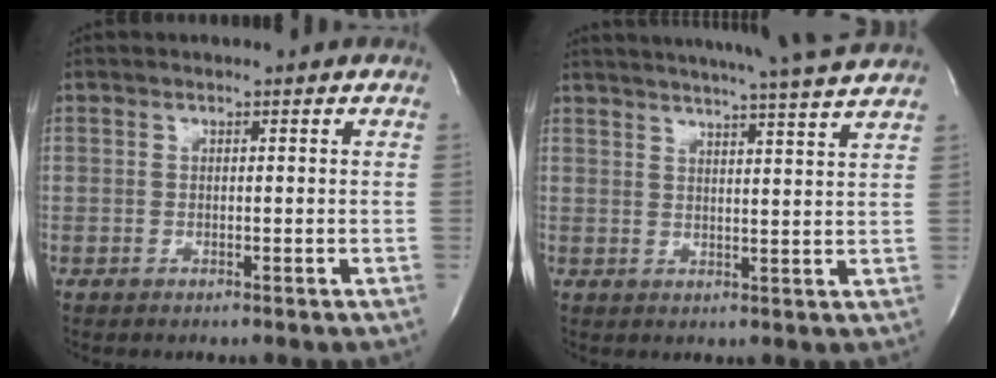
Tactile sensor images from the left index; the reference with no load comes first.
{"total": 16.1, "force": [14.6, -1.1, 6.6], "torque": [-0.114, -0.022, 0.187]}